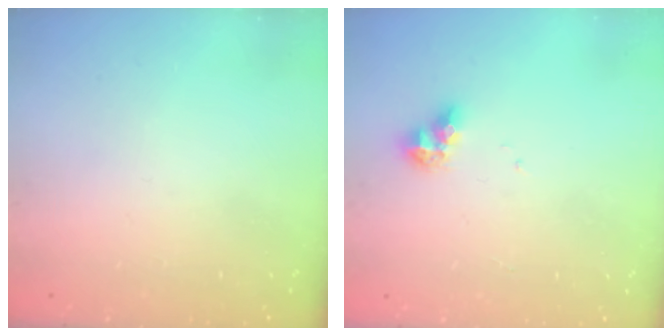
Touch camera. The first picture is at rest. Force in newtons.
{"total": 6.4, "press": 6.4, "slide": 0.7}